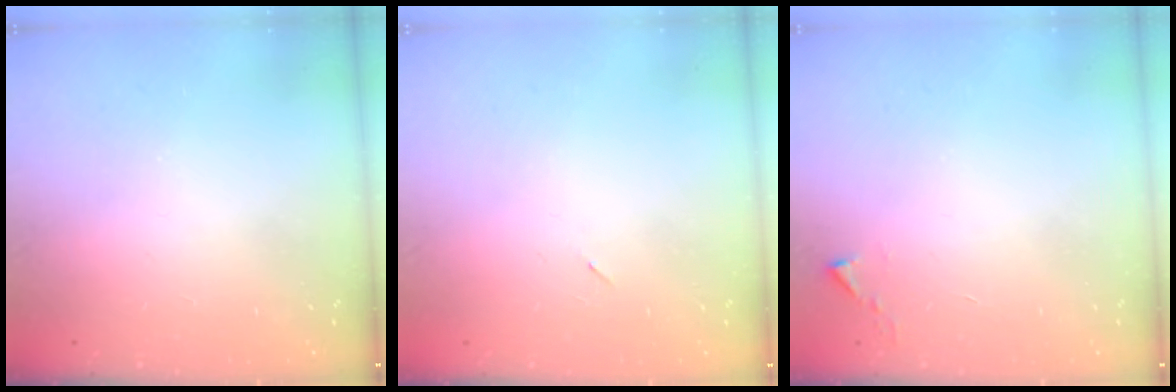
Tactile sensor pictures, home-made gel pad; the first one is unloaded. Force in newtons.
{"total": 2.2, "press": 1.9, "slide": 1.2}
{"total": 1.1, "press": 1.1, "slide": 0.1}